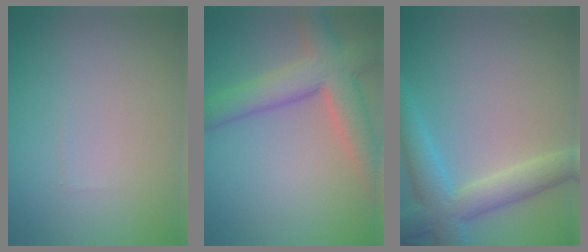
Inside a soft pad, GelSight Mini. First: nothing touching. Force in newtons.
{"total": 6.8, "press": 6.8, "slide": 0.4}
{"total": 5.7, "press": 5.7, "slide": 0.1}